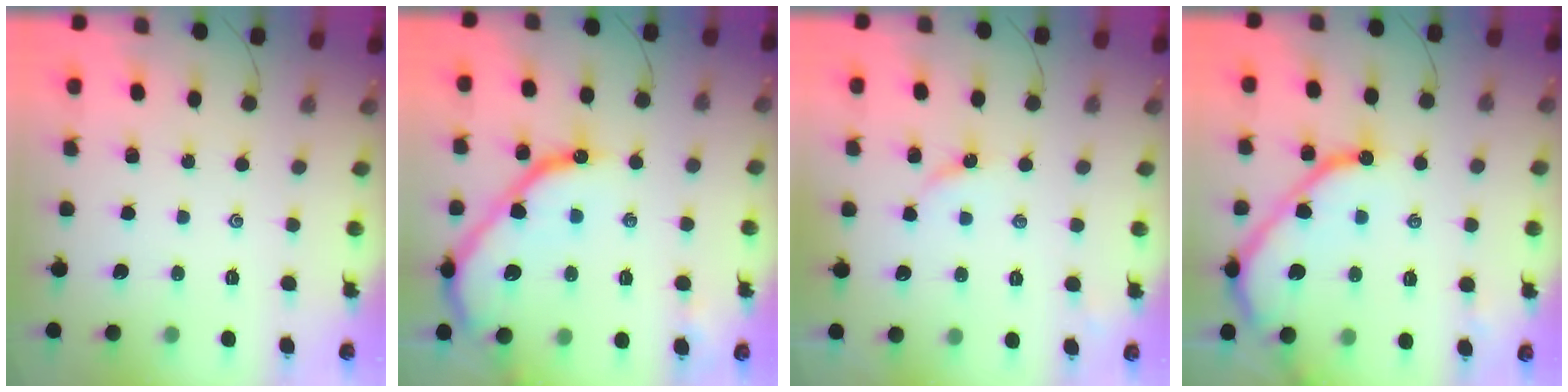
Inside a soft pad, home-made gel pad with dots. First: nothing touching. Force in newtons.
{"total": 17.2, "press": 17.1, "slide": 1.6}
{"total": 3.7, "press": 3.7, "slide": 0.5}
{"total": 11.6, "press": 11.5, "slide": 1.0}